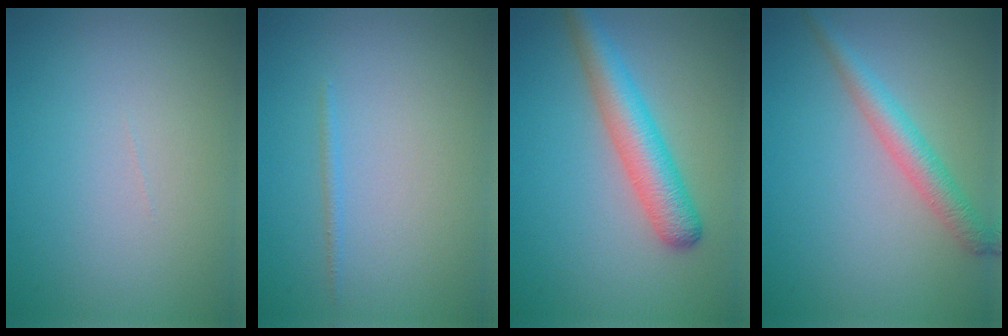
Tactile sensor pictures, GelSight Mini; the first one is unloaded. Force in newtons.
{"total": 0.6, "press": 0.6, "slide": 0.1}
{"total": 4.8, "press": 4.8, "slide": 0.1}
{"total": 2.8, "press": 2.8, "slide": 0.1}